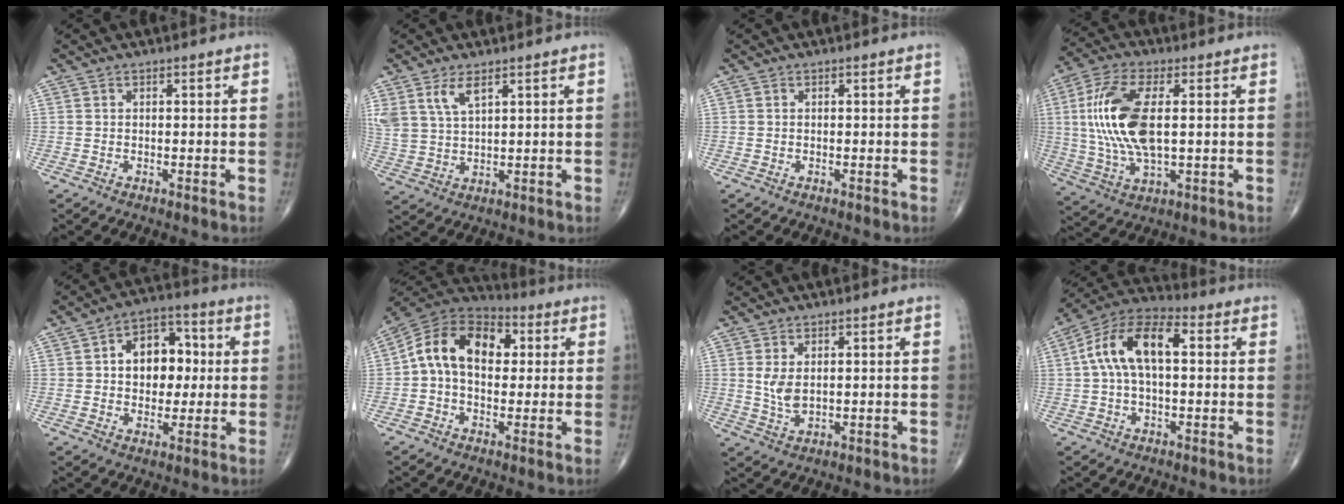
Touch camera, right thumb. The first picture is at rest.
{"total": 5.9, "force": [3.5, 2.5, 4.0], "torque": [-0.082, -0.014, 0.078]}
{"total": 0.0}
{"total": 15.8, "force": [1.8, 6.9, 14.1], "torque": [-0.302, 0.000, 0.037]}
{"total": 11.6, "force": [1.5, 8.1, 8.1], "torque": [-0.073, 0.017, 0.019]}
{"total": 14.7, "force": [2.2, 9.9, 10.7], "torque": [-0.159, 0.031, 0.025]}
{"total": 4.0, "force": [0.9, 2.0, 3.3], "torque": [-0.064, -0.011, 0.025]}
{"total": 12.9, "force": [2.0, 6.4, 11.0], "torque": [-0.213, 0.040, 0.027]}